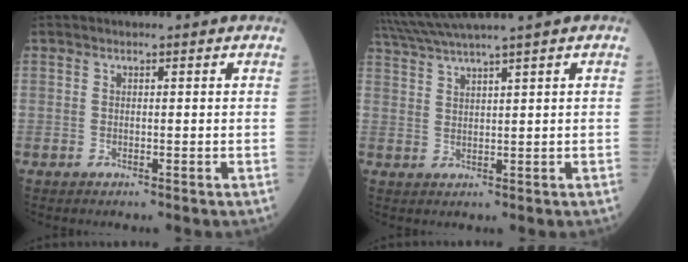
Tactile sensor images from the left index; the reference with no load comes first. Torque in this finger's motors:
{"motor_torque": [0.00, -0.10, 0.05, 0.06]}